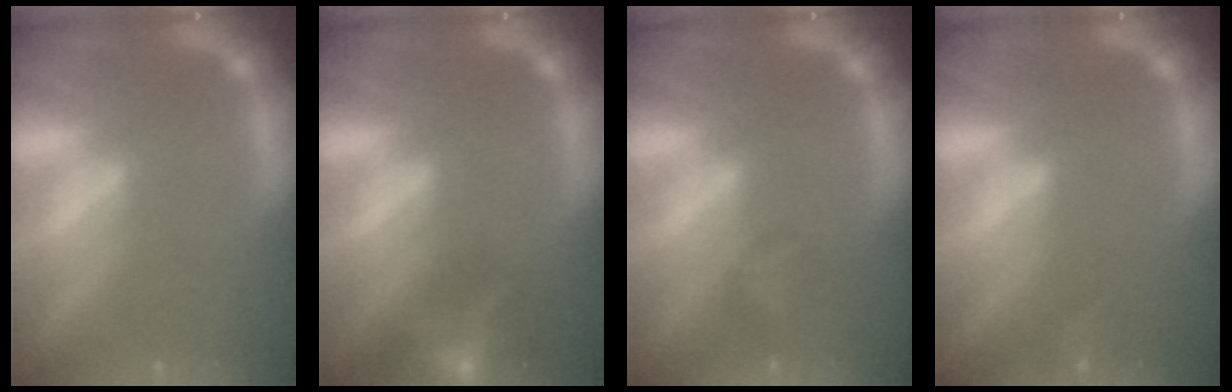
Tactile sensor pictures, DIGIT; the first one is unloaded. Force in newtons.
{"total": 7.0}
{"total": 1.9}
{"total": 1.9}